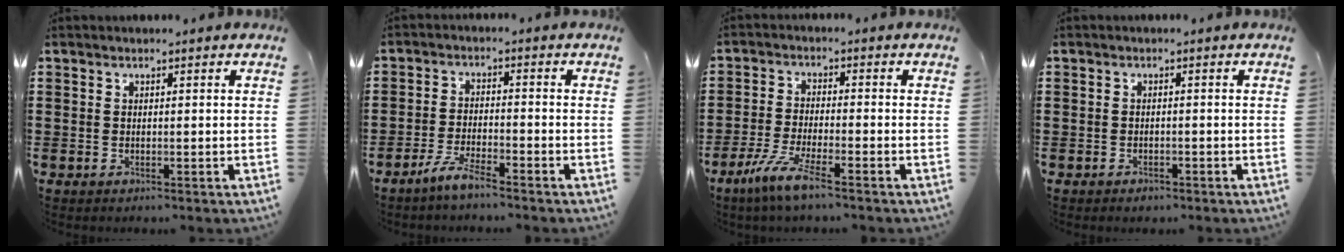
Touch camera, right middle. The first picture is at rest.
{"total": 4.4, "force": [-3.7, 0.3, 2.3], "torque": [-0.052, -0.002, -0.074]}
{"total": 6.2, "force": [-4.4, 0.4, 4.3], "torque": [-0.103, -0.018, -0.088]}
{"total": 1.1, "force": [-1.0, 0.6, 0.1], "torque": [-0.004, 0.000, -0.022]}